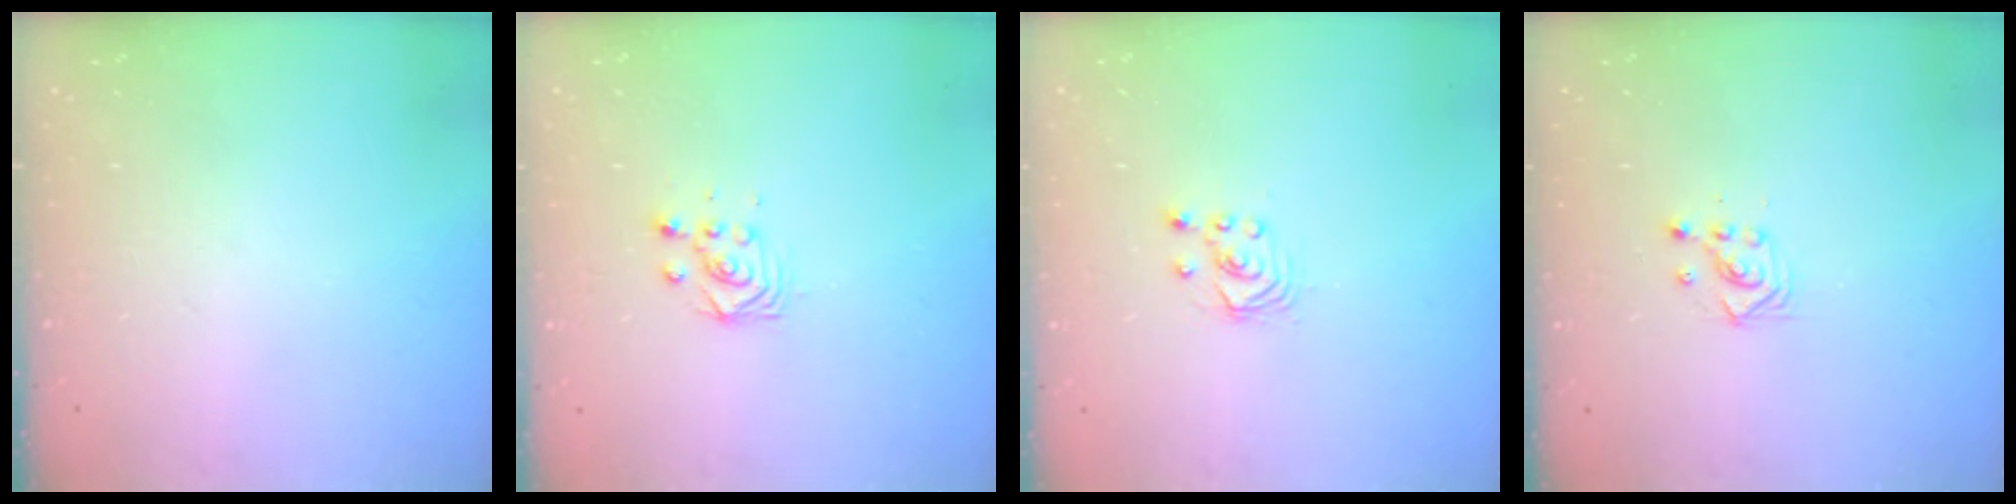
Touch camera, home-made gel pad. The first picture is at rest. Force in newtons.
{"total": 2.9, "press": 2.9, "slide": 0.4}
{"total": 1.7, "press": 1.7, "slide": 0.2}
{"total": 3.4, "press": 3.3, "slide": 0.3}